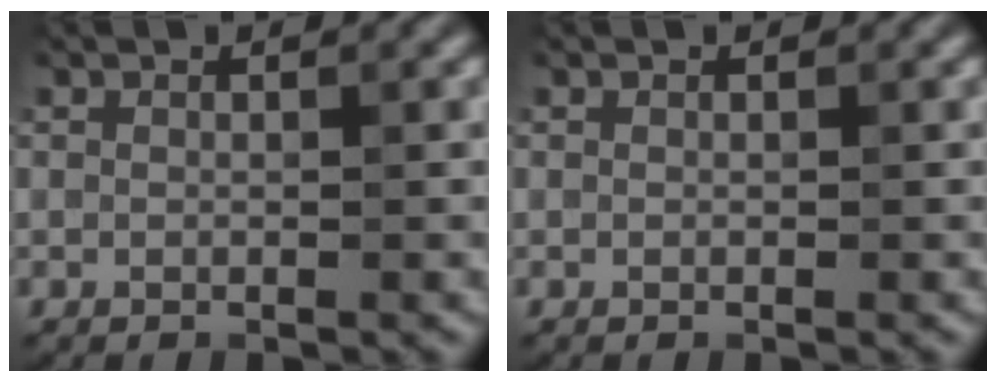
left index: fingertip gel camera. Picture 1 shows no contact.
{"total": 0.0}